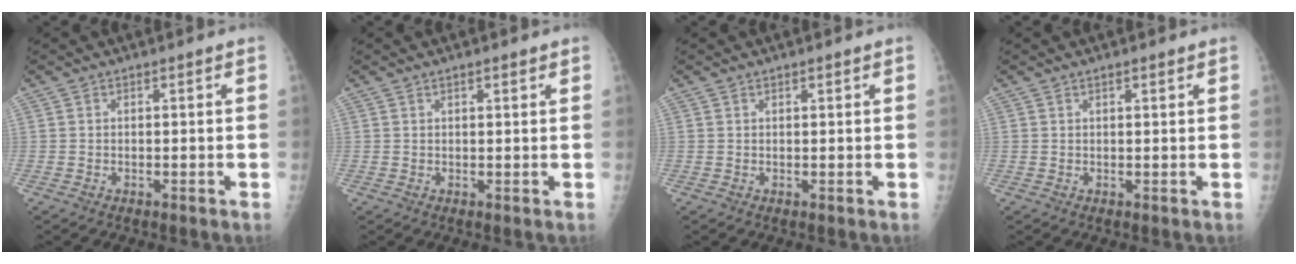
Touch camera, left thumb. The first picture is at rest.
{"total": 1.5, "force": [1.0, 0.5, 1.0], "torque": [-0.013, -0.004, 0.014]}
{"total": 0.6, "force": [0.5, 0.2, 0.3], "torque": [-0.006, -0.002, 0.008]}
{"total": 1.2, "force": [0.8, 0.3, 0.8], "torque": [-0.012, -0.003, 0.013]}